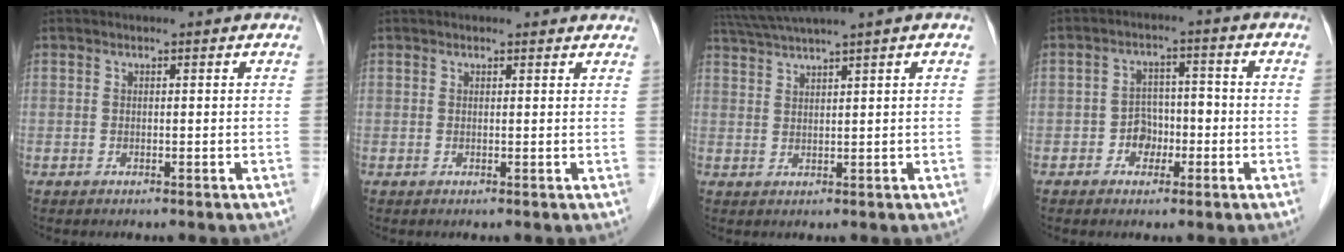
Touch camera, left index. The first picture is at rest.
{"total": 2.0, "force": [1.9, 0.6, 0.3], "torque": [-0.008, 0.007, 0.014]}
{"total": 5.9, "force": [4.6, -1.6, 3.4], "torque": [-0.066, 0.022, 0.088]}
{"total": 4.2, "force": [-1.7, 3.2, 2.0], "torque": [-0.033, 0.017, -0.029]}